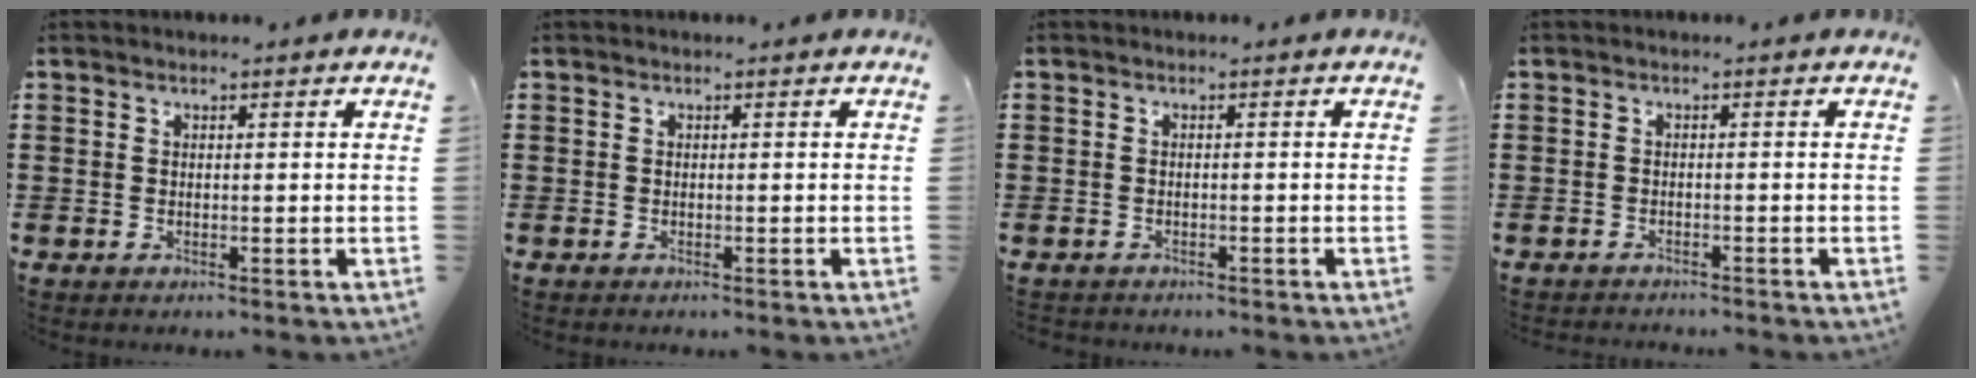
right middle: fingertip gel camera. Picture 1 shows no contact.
{"total": 0.0}
{"total": 1.3, "force": [-1.1, 0.6, -0.2], "torque": [0.002, 0.003, -0.026]}
{"total": 1.1, "force": [-1.1, 0.1, -0.1], "torque": [-0.002, 0.003, -0.025]}